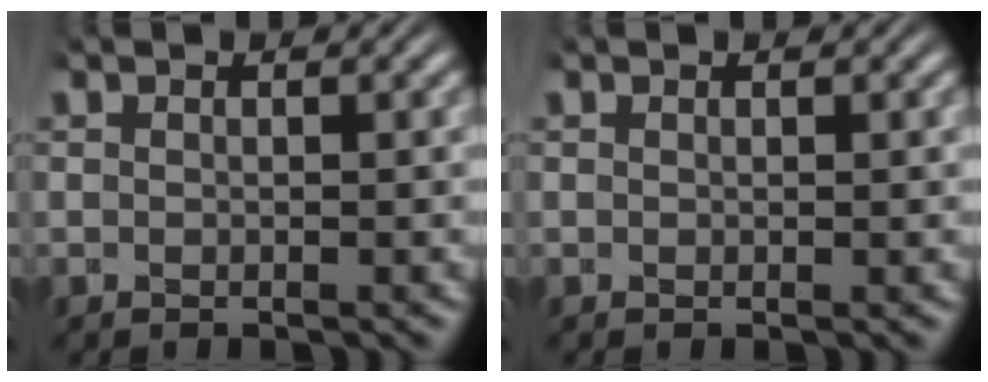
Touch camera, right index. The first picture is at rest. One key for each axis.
{"total": 0.0}